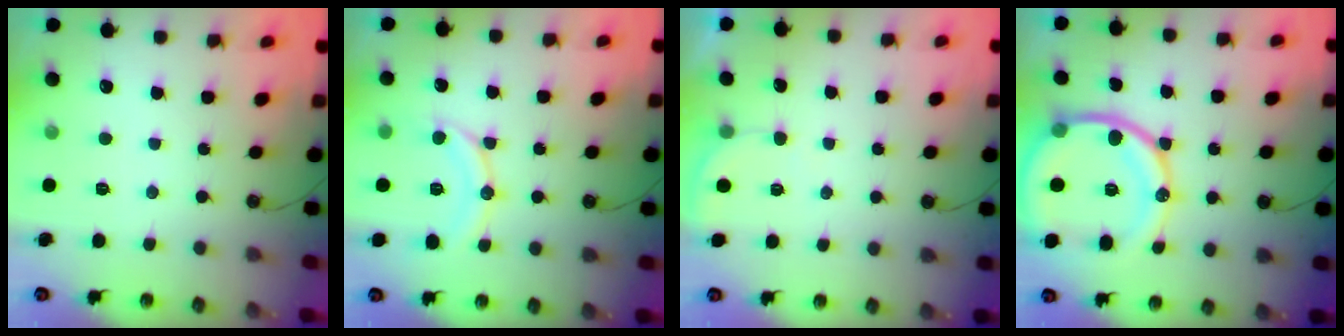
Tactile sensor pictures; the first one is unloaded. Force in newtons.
{"total": 12.2, "press": 12.2, "slide": 1.2}
{"total": 2.6, "press": 2.6, "slide": 0.2}
{"total": 19.1, "press": 18.9, "slide": 2.4}